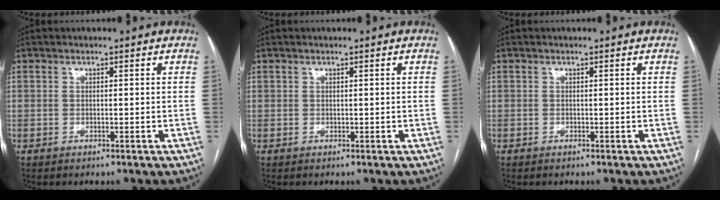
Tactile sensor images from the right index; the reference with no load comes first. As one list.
[{"total": 0.0}, {"total": 0.0}]